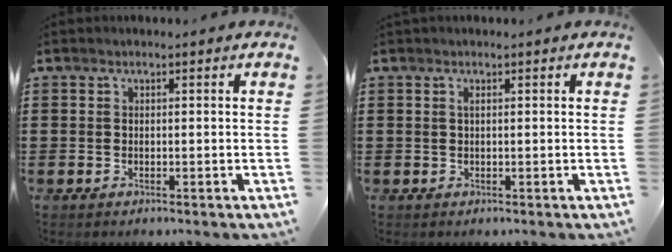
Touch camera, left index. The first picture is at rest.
{"total": 0.7, "force": [0.2, 0.0, 0.6], "torque": [-0.013, -0.002, 0.004]}